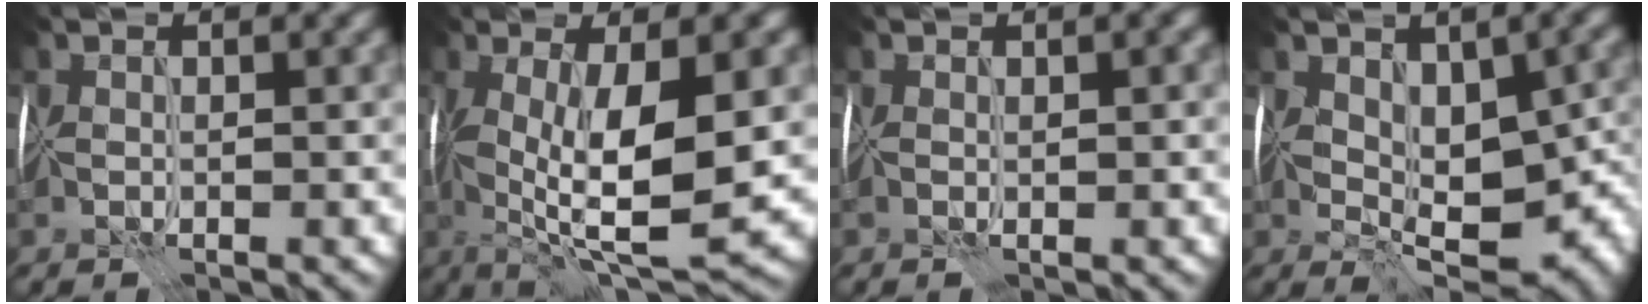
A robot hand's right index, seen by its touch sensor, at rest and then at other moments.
{"total": 11.2, "force": [-0.8, 3.3, 10.6], "torque": [-0.175, -0.014, -0.010]}
{"total": 0.8, "force": [0.1, 0.4, 0.7], "torque": [-0.012, 0.003, 0.002]}
{"total": 9.4, "force": [0.2, 5.6, 7.5], "torque": [-0.108, -0.021, 0.013]}